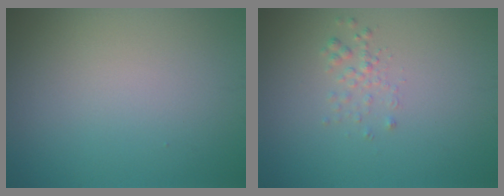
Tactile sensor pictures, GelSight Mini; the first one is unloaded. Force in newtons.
{"total": 1.1, "press": 1.1, "slide": 0.1}